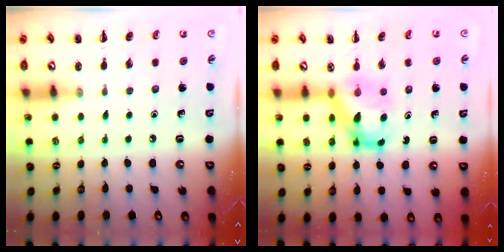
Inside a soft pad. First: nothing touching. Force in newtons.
{"total": 6.0, "press": 5.9, "slide": 0.5}